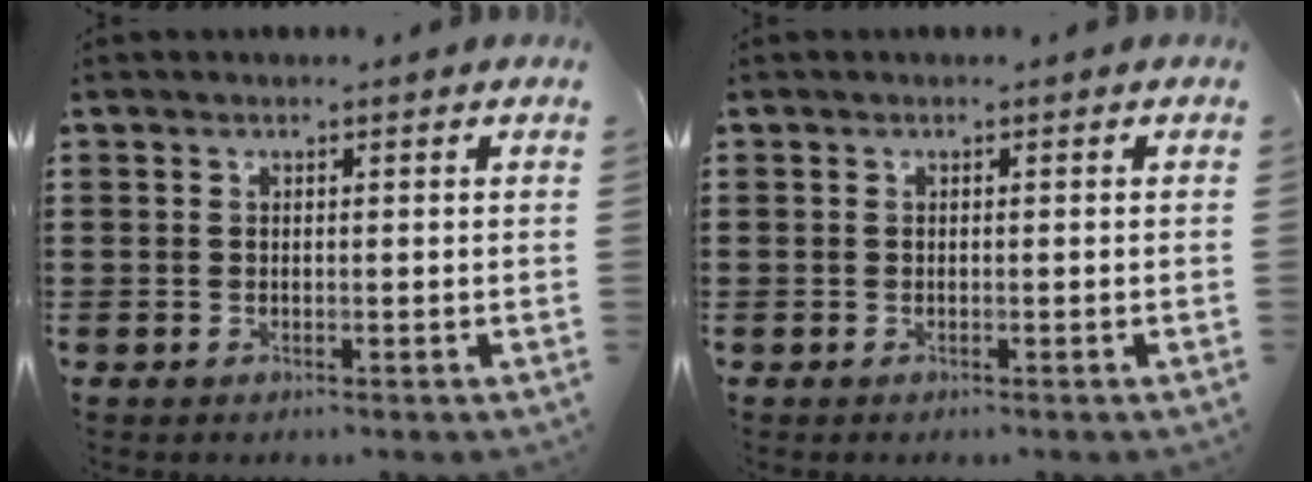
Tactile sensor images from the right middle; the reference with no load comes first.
{"total": 0.0}